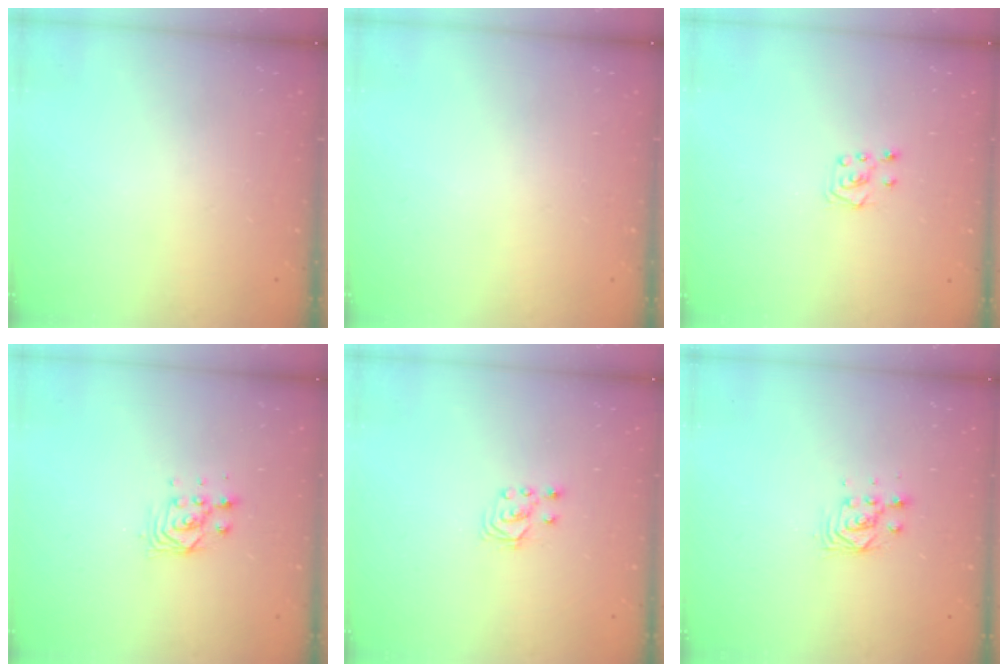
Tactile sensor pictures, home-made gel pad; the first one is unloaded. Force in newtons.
{"total": 0.0}
{"total": 5.1, "press": 5.1, "slide": 0.5}
{"total": 3.5, "press": 3.4, "slide": 0.8}
{"total": 2.8, "press": 2.7, "slide": 0.7}
{"total": 3.8, "press": 3.7, "slide": 0.6}